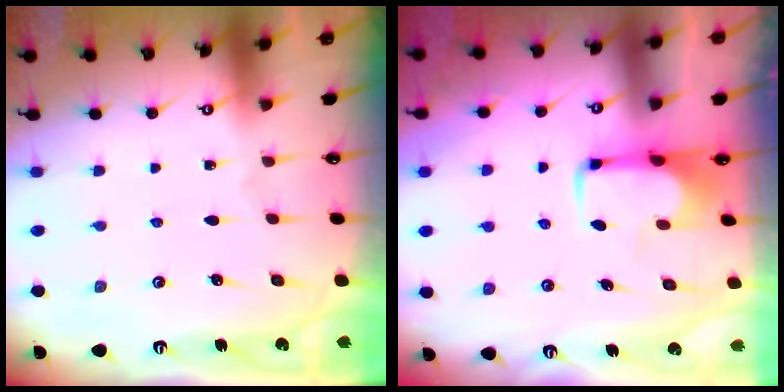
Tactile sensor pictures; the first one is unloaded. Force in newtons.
{"total": 2.0, "press": 2.0, "slide": 0.4}